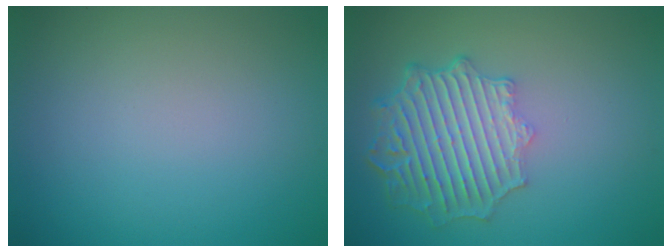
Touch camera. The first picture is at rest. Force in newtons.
{"total": 6.6, "press": 5.1, "slide": 4.1}